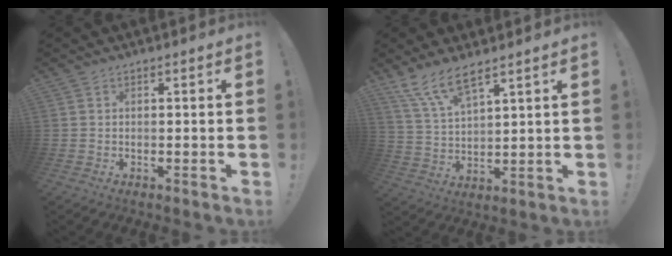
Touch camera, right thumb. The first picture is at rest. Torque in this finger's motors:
{"motor_torque": [-0.85, 1.07, 0.82, 0.57, 0.08]}